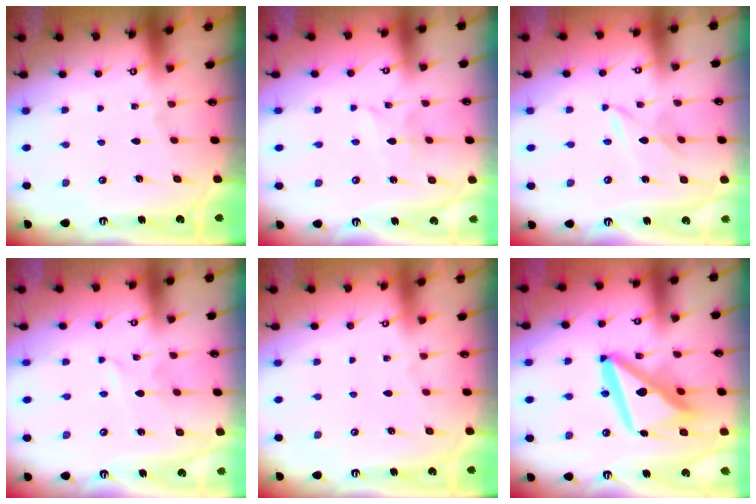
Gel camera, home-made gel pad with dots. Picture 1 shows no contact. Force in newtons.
{"total": 2.2, "press": 2.2, "slide": 0.2}
{"total": 3.7, "press": 3.7, "slide": 0.3}
{"total": 1.7, "press": 1.7, "slide": 0.1}
{"total": 0.0}
{"total": 15.8, "press": 15.7, "slide": 1.7}